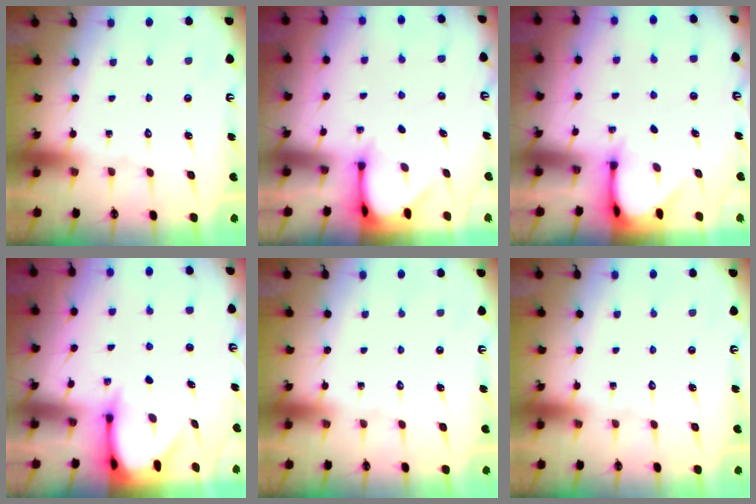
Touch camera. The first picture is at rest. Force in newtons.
{"total": 3.4, "press": 3.4, "slide": 0.3}
{"total": 3.3, "press": 3.3, "slide": 0.2}
{"total": 3.7, "press": 3.7, "slide": 0.2}
{"total": 0.0}
{"total": 0.0}